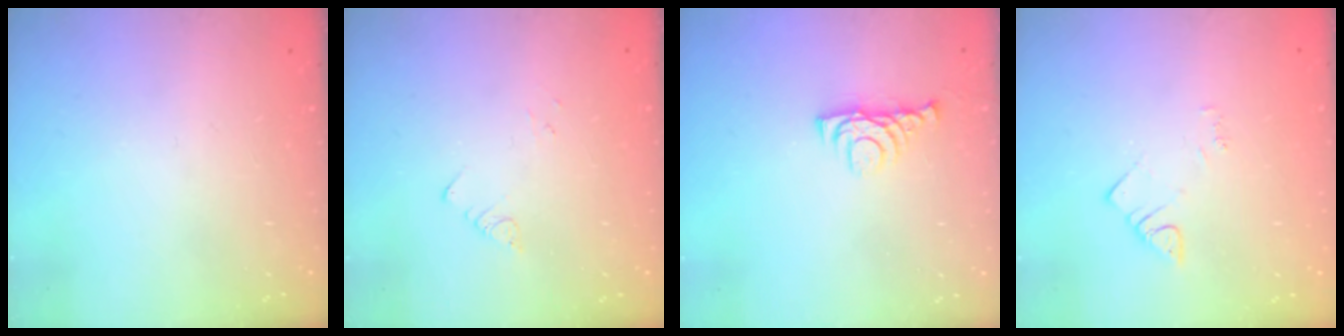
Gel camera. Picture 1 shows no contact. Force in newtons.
{"total": 1.9, "press": 1.9, "slide": 0.2}
{"total": 5.5, "press": 5.4, "slide": 1.1}
{"total": 3.0, "press": 3.0, "slide": 0.6}